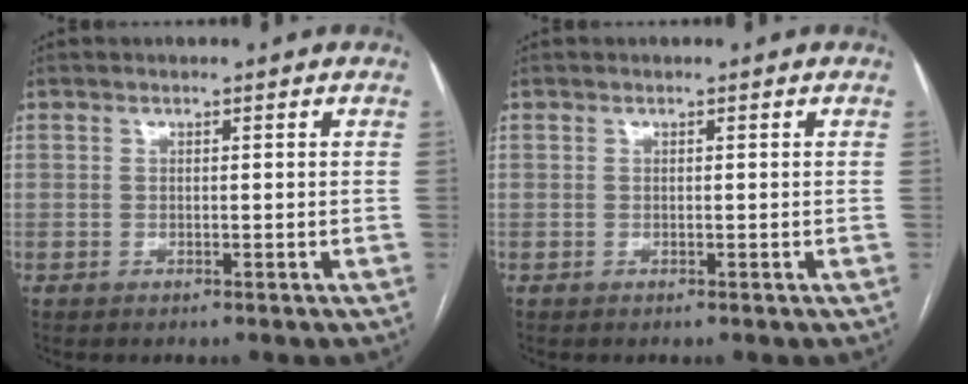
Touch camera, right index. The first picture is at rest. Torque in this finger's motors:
{"motor_torque": [0.00, 0.00, 0.00, 0.01]}